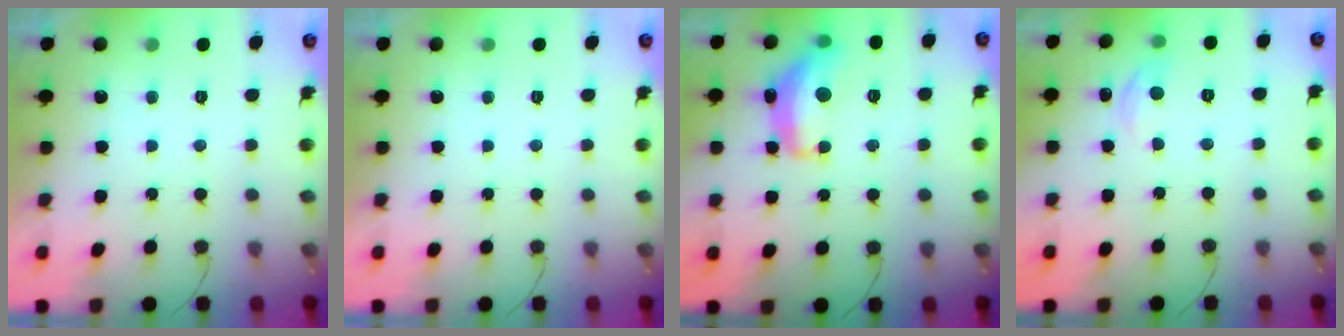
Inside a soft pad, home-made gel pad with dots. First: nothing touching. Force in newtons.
{"total": 0.0}
{"total": 13.4, "press": 13.4, "slide": 0.8}
{"total": 5.5, "press": 5.5, "slide": 0.6}